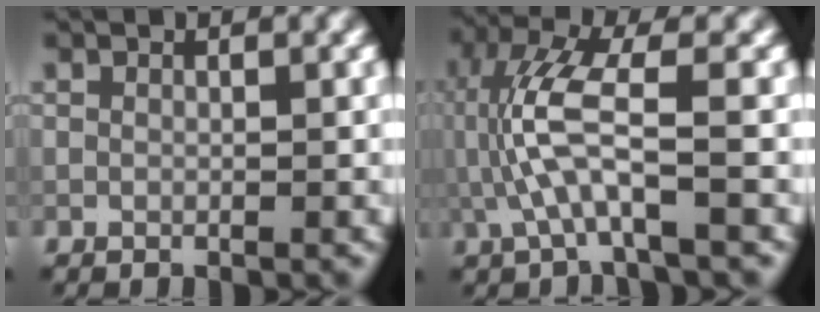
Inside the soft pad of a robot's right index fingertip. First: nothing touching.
{"total": 5.6, "force": [-0.7, 1.2, 5.4], "torque": [-0.127, 0.011, -0.013]}